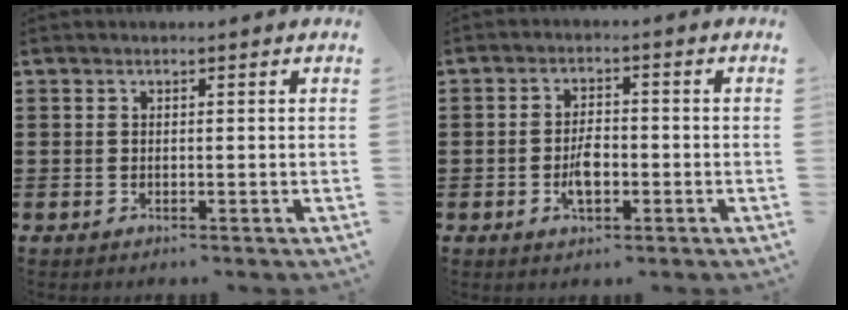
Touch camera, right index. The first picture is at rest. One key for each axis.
{"total": 4.3, "fx": -1.2, "fy": 2.0, "fz": 3.6, "tx": -0.078, "ty": 0.001, "tz": -0.024}